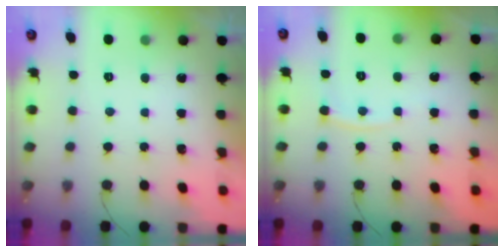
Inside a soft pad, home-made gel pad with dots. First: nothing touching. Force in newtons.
{"total": 3.9, "press": 3.9, "slide": 0.3}